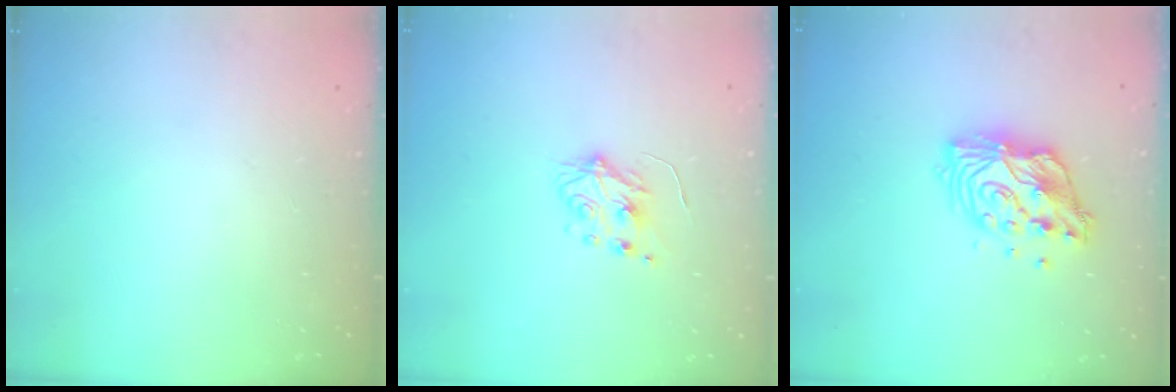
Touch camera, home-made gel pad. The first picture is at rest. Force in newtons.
{"total": 5.9, "press": 5.9, "slide": 0.6}
{"total": 13.0, "press": 13.0, "slide": 1.1}